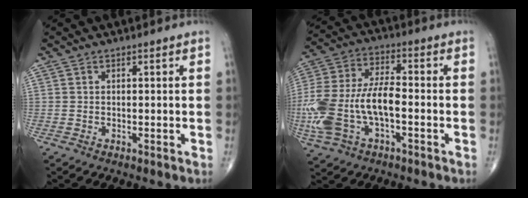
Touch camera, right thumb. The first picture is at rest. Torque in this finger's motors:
{"motor_torque": [1.45, 1.17, 1.76, -0.25, 0.25]}